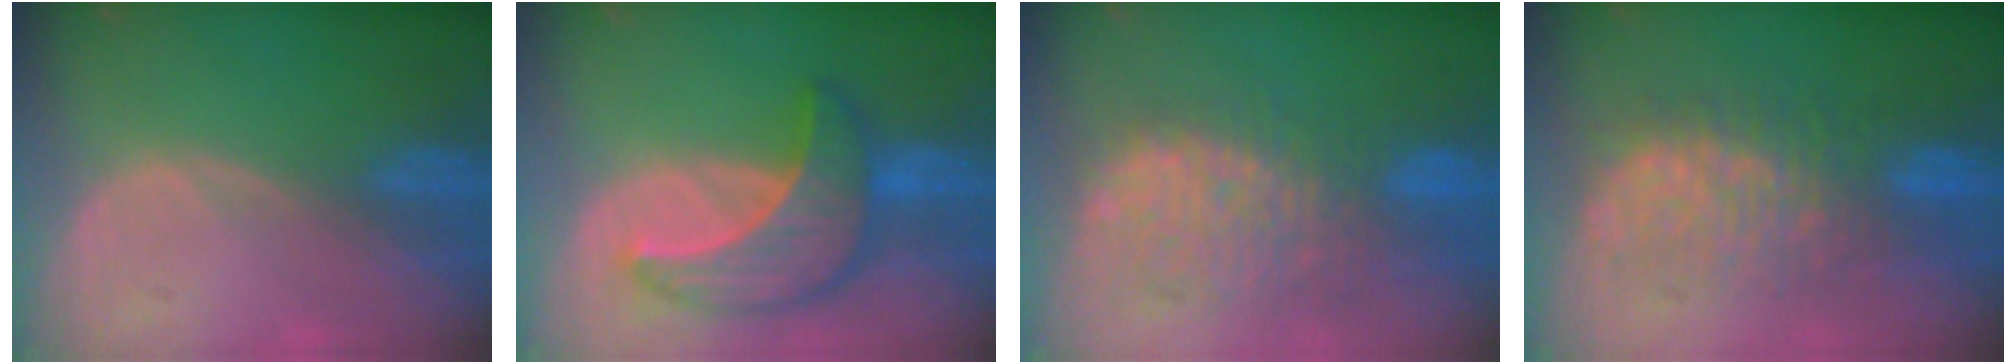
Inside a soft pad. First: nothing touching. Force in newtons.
{"total": 9.1, "press": 9.1, "slide": 0.7}
{"total": 10.7, "press": 10.0, "slide": 3.9}
{"total": 9.5, "press": 9.5, "slide": 0.7}